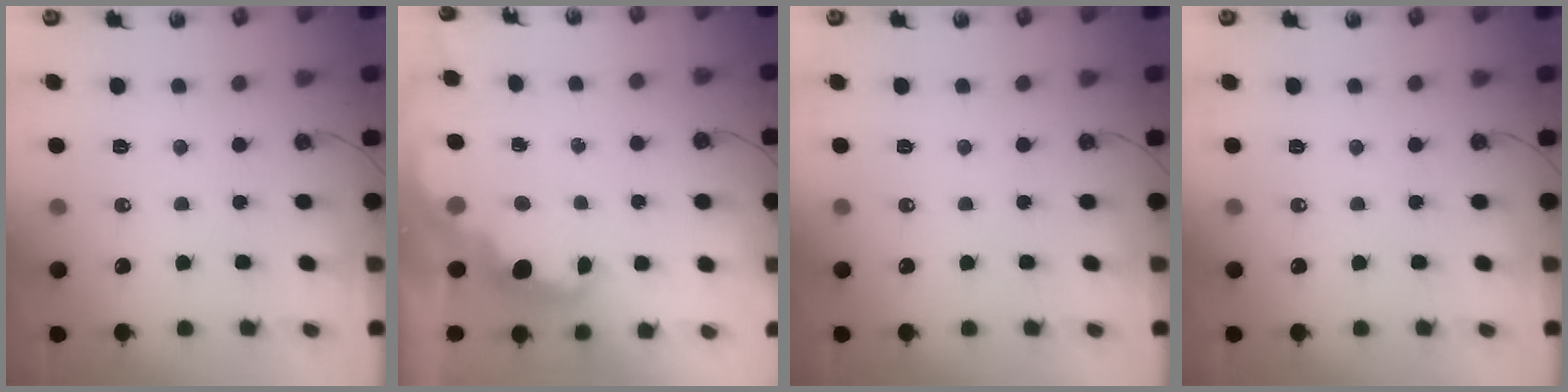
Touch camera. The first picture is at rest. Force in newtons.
{"total": 2.6, "press": 2.6, "slide": 0.7}
{"total": 0.0}
{"total": 0.0}